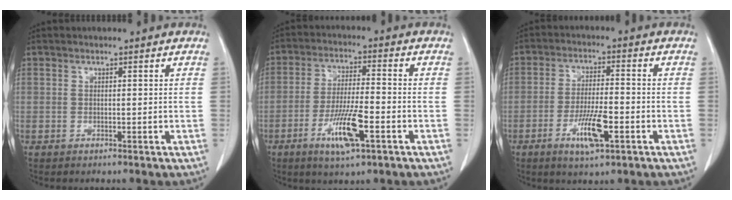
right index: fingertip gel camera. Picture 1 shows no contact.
{"total": 8.9, "force": [-3.7, 1.2, 8.0], "torque": [-0.151, -0.008, -0.065]}
{"total": 7.6, "force": [-3.0, 1.3, 6.8], "torque": [-0.128, -0.007, -0.051]}